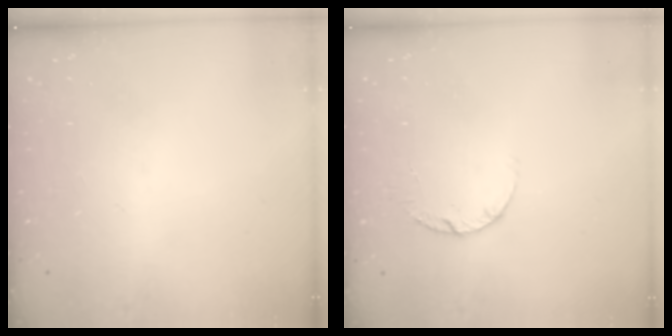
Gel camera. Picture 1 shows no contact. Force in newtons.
{"total": 3.6, "press": 3.6, "slide": 0.5}